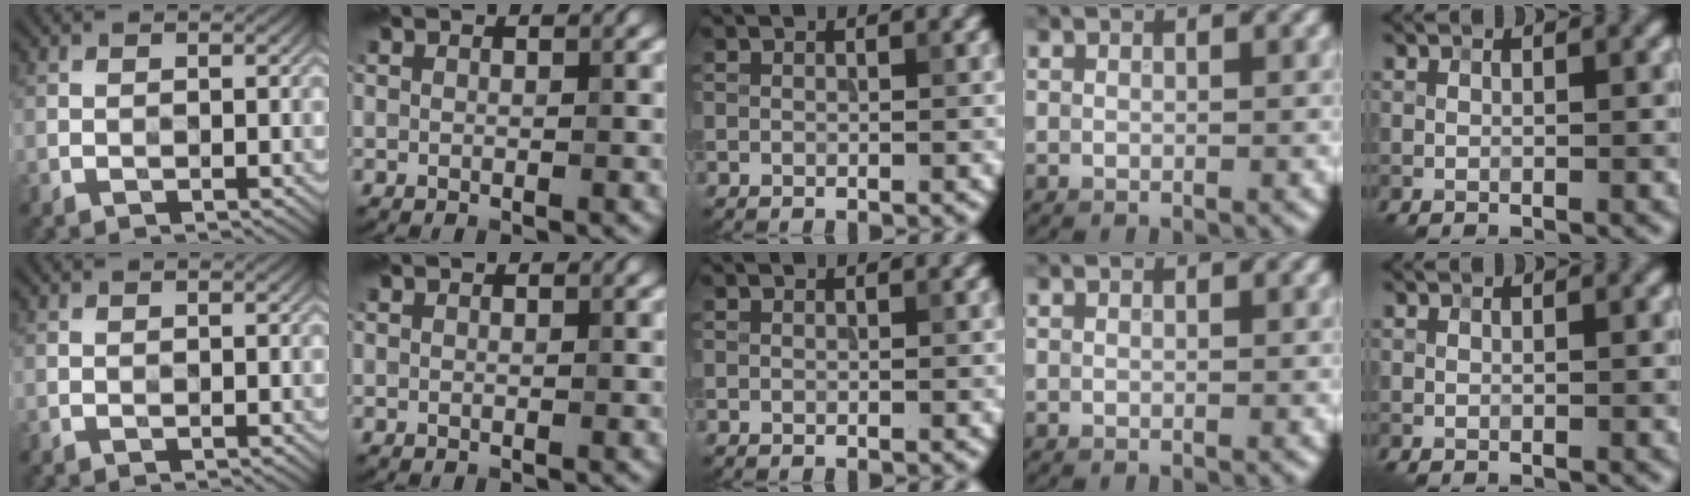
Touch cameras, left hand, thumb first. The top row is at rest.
{}